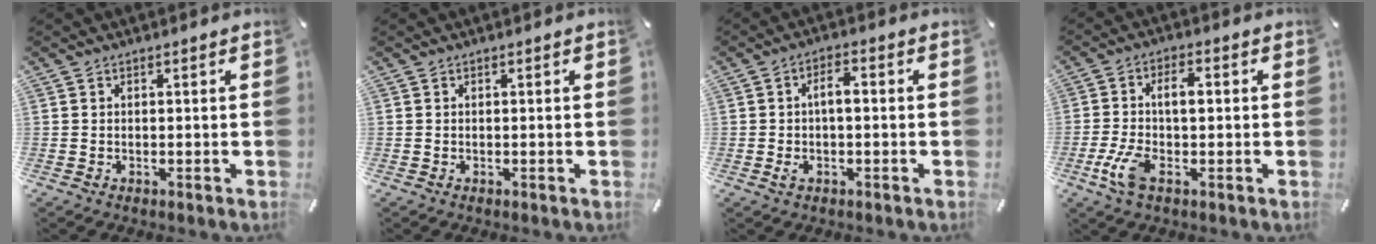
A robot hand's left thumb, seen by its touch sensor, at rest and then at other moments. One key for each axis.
{"total": 0.0}
{"total": 4.5, "fx": -0.5, "fy": 2.0, "fz": 4.0, "tx": -0.070, "ty": 0.006, "tz": -0.012}
{"total": 8.2, "fx": -0.8, "fy": 3.7, "fz": 7.2, "tx": -0.170, "ty": -0.001, "tz": -0.022}